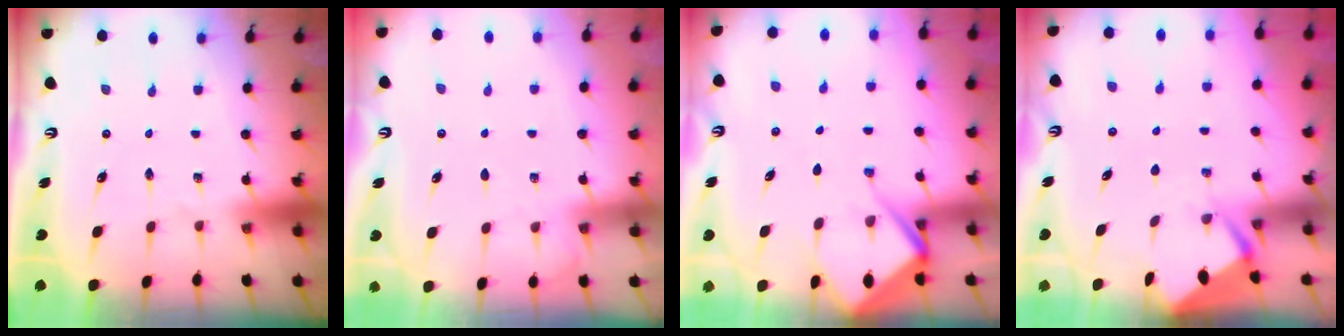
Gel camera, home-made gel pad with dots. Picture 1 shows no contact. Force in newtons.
{"total": 4.0, "press": 4.0, "slide": 0.5}
{"total": 7.3, "press": 7.3, "slide": 0.7}
{"total": 2.9, "press": 2.8, "slide": 0.4}